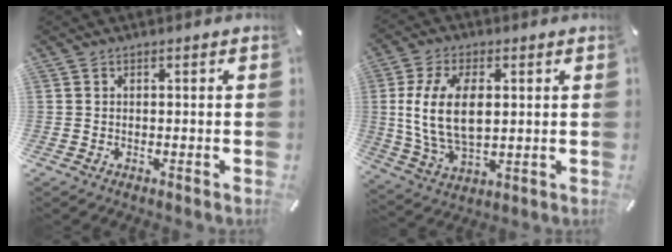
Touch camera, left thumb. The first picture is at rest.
{"total": 13.4, "force": [2.1, 7.9, 10.6], "torque": [-0.237, -0.002, 0.034]}